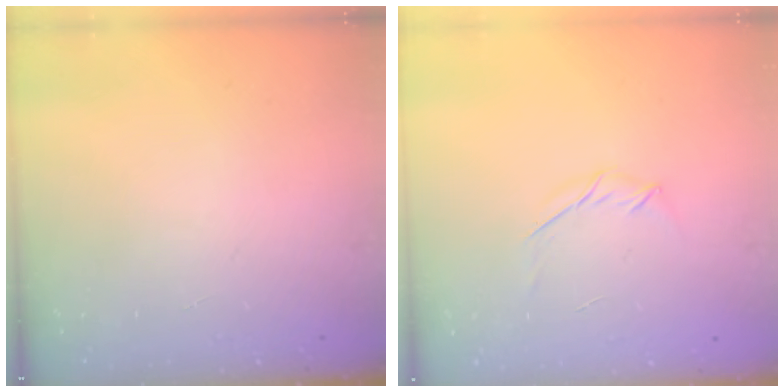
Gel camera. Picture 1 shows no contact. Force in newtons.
{"total": 3.8, "press": 3.7, "slide": 0.9}